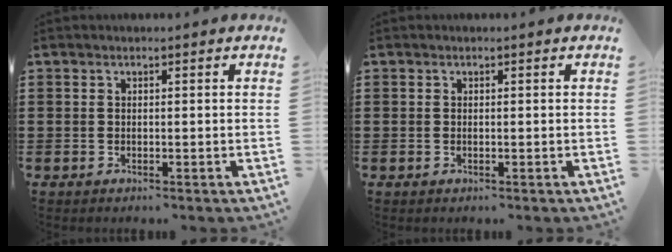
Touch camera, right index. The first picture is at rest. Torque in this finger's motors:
{"motor_torque": [0.84, 1.30, 0.00, 0.01]}